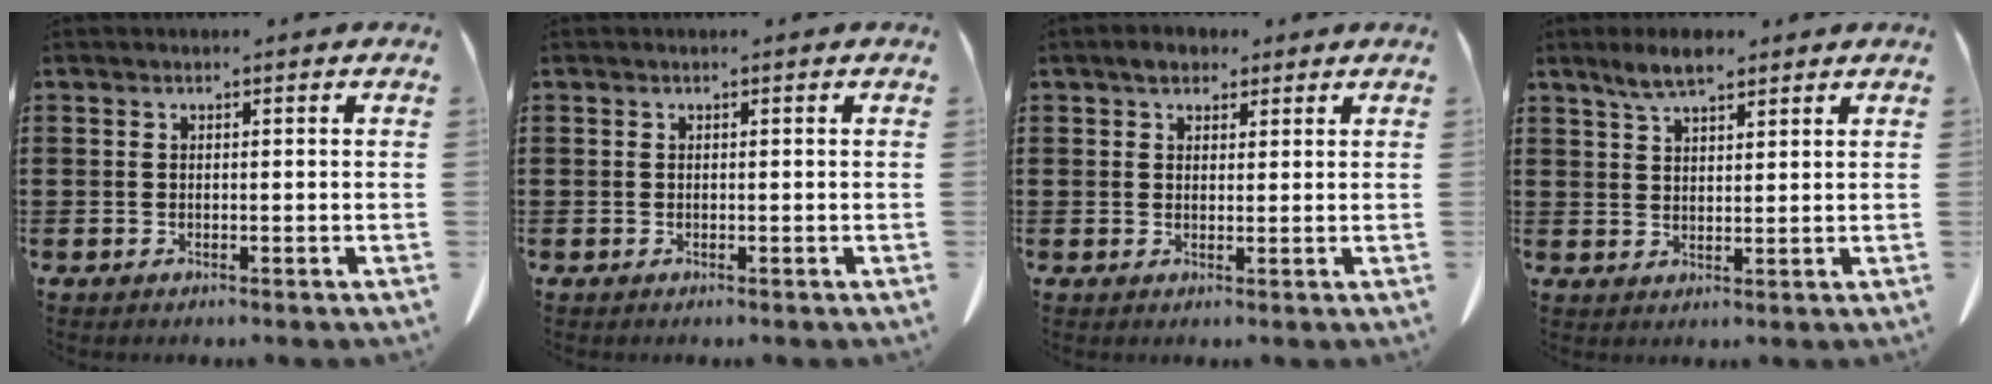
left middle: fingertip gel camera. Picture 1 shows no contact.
{"total": 0.0}
{"total": 2.6, "force": [2.0, 1.5, 0.7], "torque": [-0.006, 0.004, 0.033]}
{"total": 4.9, "force": [3.9, 1.3, 2.7], "torque": [-0.060, 0.000, 0.070]}